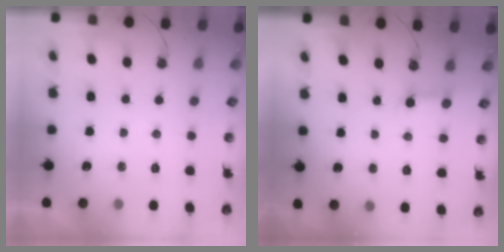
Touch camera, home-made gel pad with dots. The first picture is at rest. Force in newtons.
{"total": 2.6, "press": 2.6, "slide": 0.3}